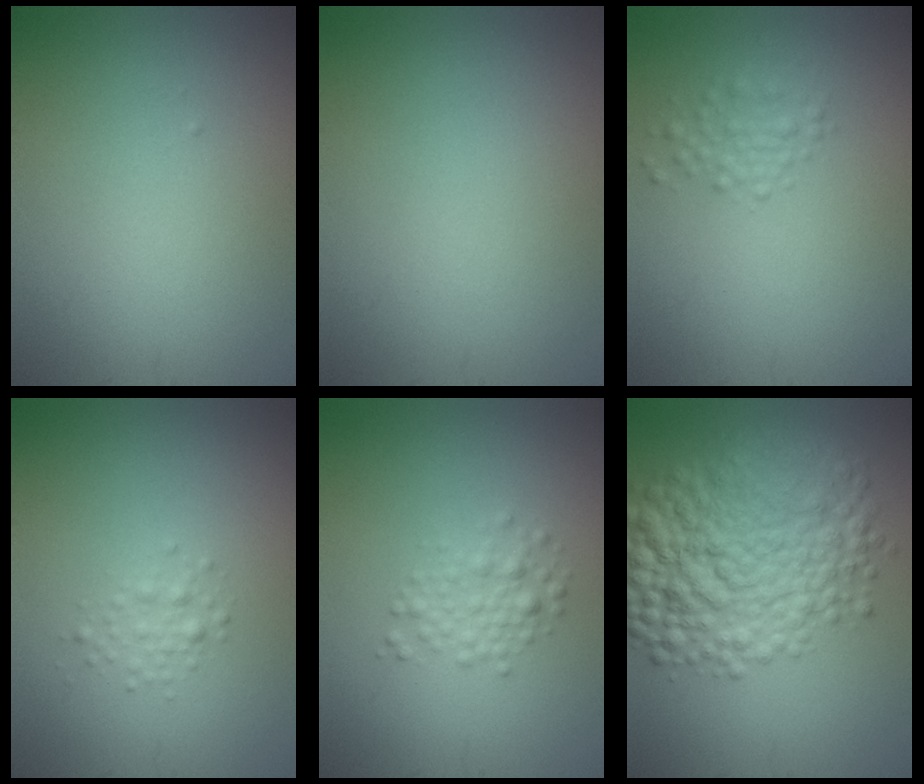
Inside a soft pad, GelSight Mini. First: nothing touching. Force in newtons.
{"total": 0.0}
{"total": 1.9, "press": 1.9, "slide": 0.1}
{"total": 1.3, "press": 1.3, "slide": 0.0}
{"total": 2.2, "press": 2.2, "slide": 0.1}
{"total": 9.7, "press": 9.7, "slide": 0.1}